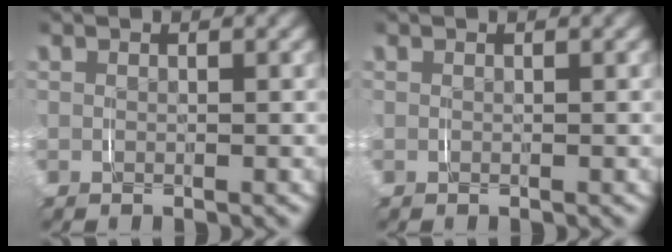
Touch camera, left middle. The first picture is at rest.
{"total": 0.0}